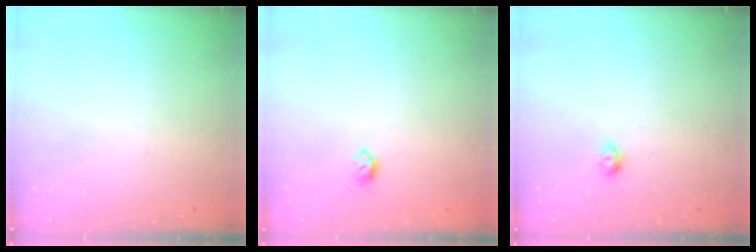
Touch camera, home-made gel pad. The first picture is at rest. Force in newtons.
{"total": 3.9, "press": 3.8, "slide": 0.7}
{"total": 4.6, "press": 4.5, "slide": 0.6}